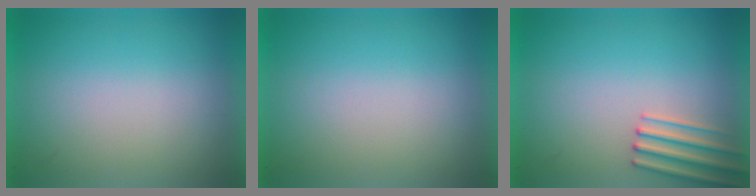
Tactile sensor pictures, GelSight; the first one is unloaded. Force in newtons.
{"total": 1.0}
{"total": 2.7}